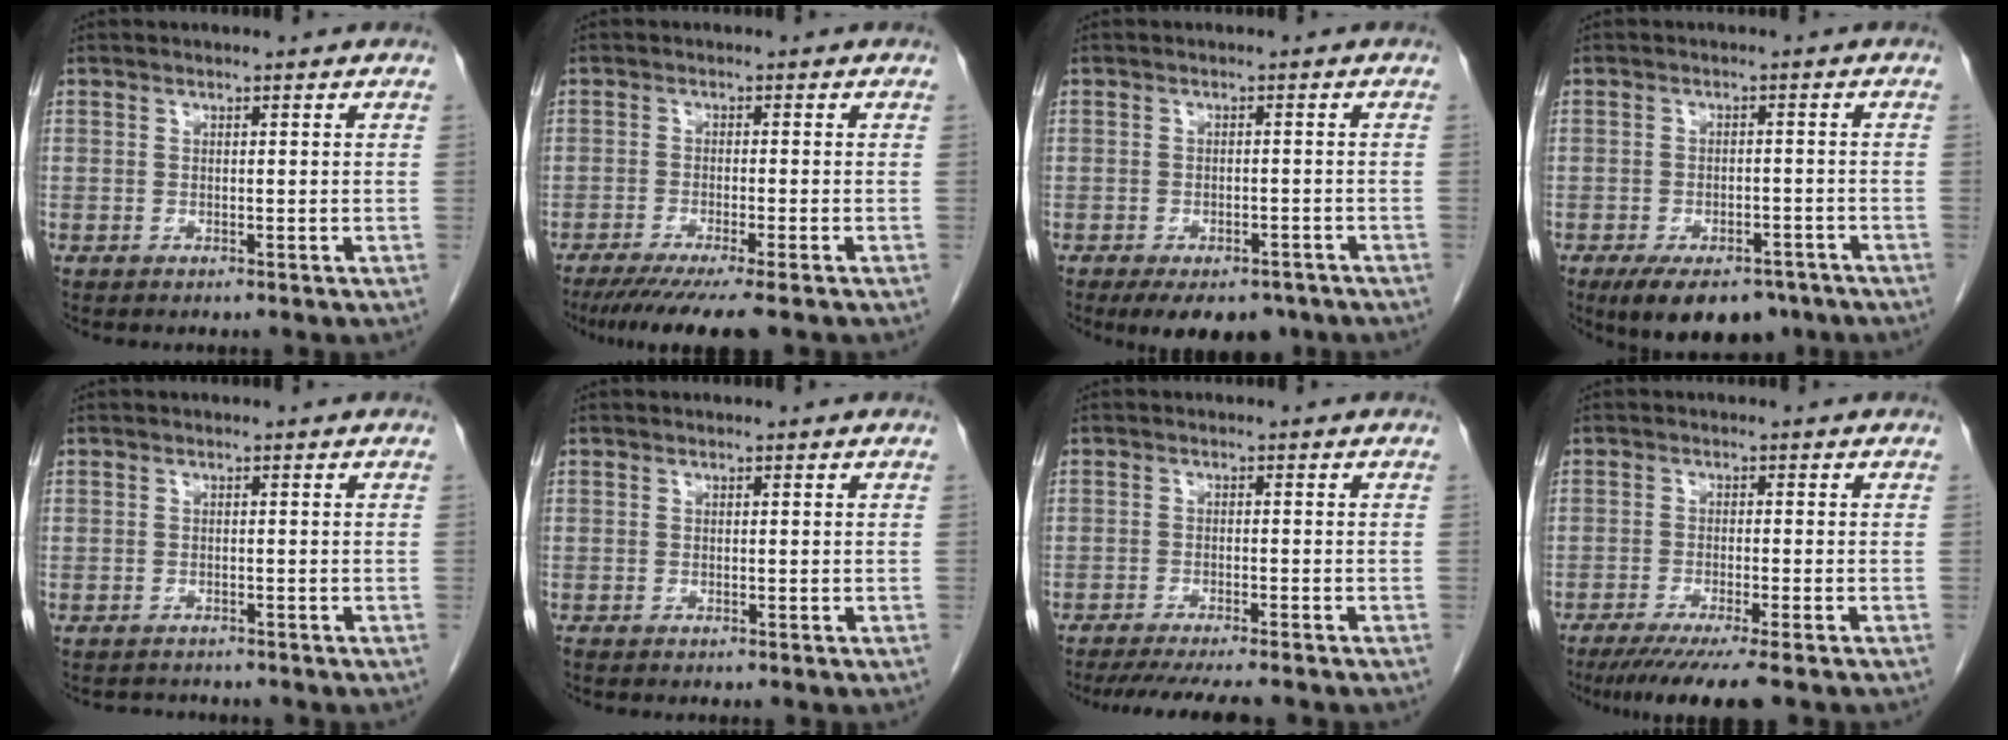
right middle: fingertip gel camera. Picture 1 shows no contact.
{"total": 8.8, "force": [-7.0, -0.2, 5.3], "torque": [-0.070, -0.021, -0.110]}
{"total": 9.6, "force": [-7.0, 4.6, 4.6], "torque": [-0.060, -0.003, -0.096]}
{"total": 11.0, "force": [-7.9, 5.1, 5.6], "torque": [-0.082, -0.003, -0.117]}
{"total": 2.1, "force": [-1.9, 0.9, -0.2], "torque": [0.000, -0.002, -0.030]}
{"total": 0.0}
{"total": 10.2, "force": [-8.9, 0.8, 4.9], "torque": [-0.062, -0.016, -0.127]}
{"total": 8.2, "force": [-6.4, -0.3, 5.2], "torque": [-0.071, -0.020, -0.101]}